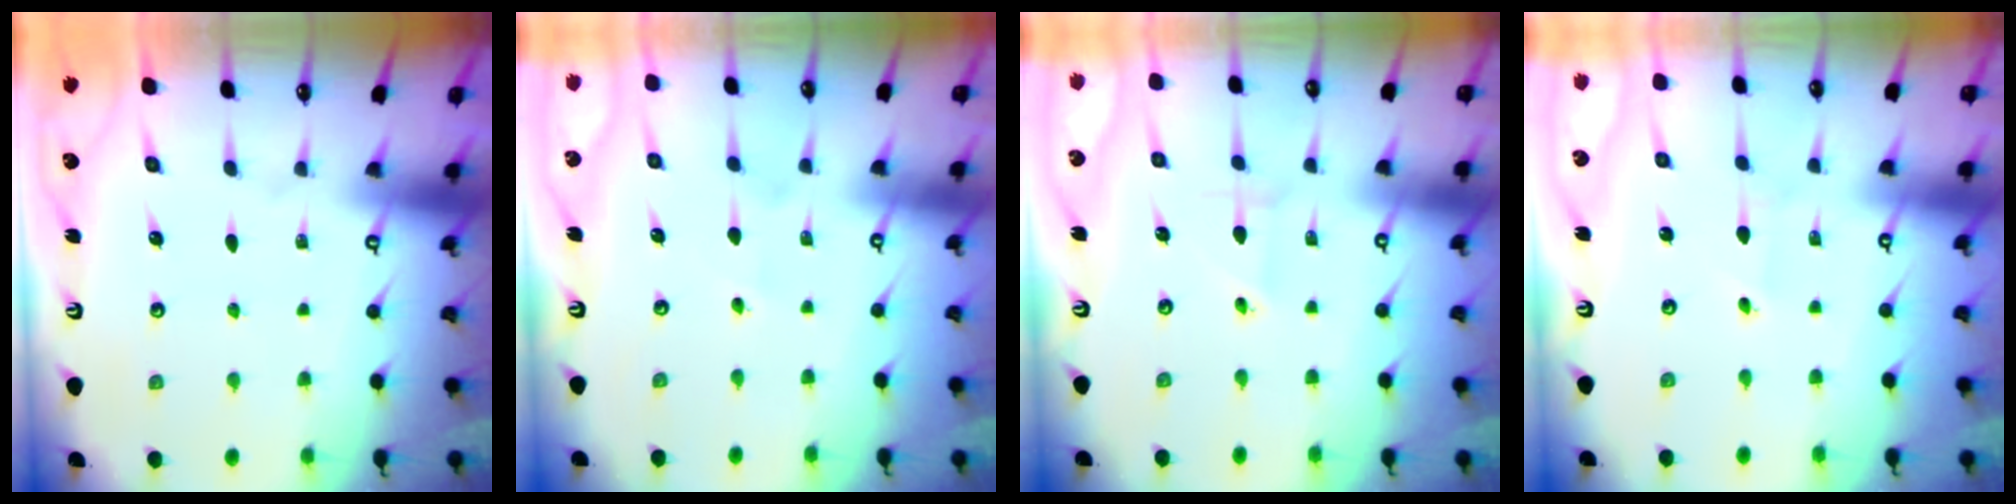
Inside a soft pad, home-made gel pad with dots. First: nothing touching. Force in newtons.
{"total": 2.2, "press": 2.0, "slide": 0.8}
{"total": 1.8, "press": 1.8, "slide": 0.1}
{"total": 0.6, "press": 0.6, "slide": 0.1}